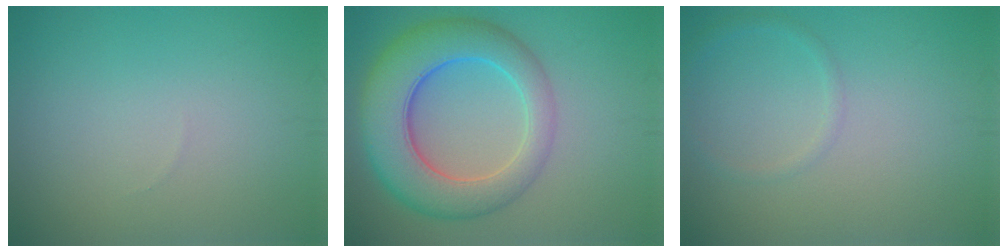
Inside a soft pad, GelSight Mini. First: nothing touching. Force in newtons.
{"total": 9.0, "press": 9.0, "slide": 0.4}
{"total": 1.1, "press": 1.1, "slide": 0.1}